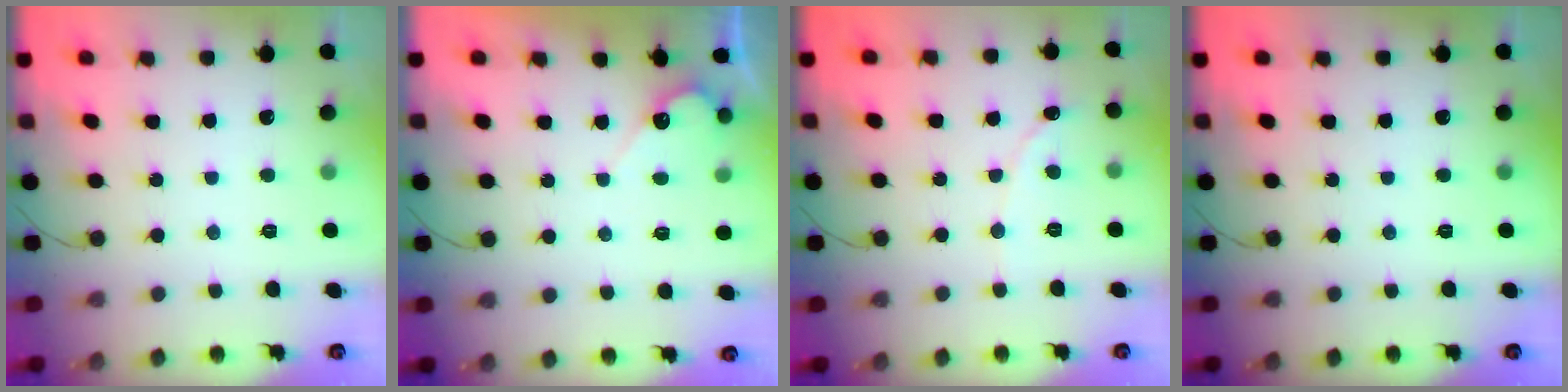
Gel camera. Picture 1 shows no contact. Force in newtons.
{"total": 4.3, "press": 4.3, "slide": 0.2}
{"total": 1.0, "press": 1.0, "slide": 0.1}
{"total": 0.0}